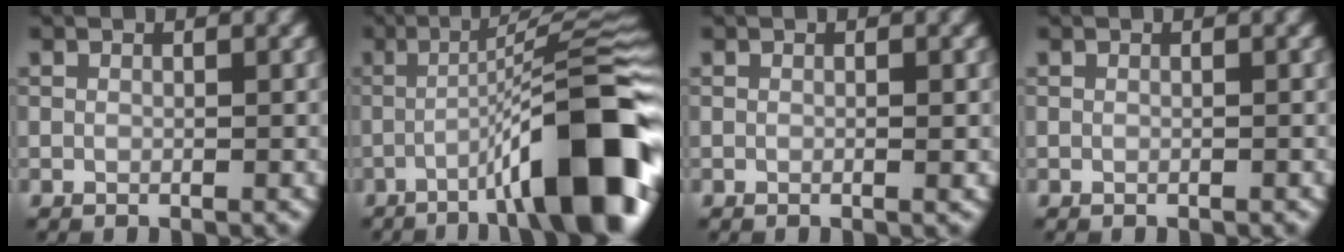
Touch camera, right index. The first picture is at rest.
{"total": 13.5, "force": [-5.2, 2.4, 12.2], "torque": [-0.162, 0.016, -0.077]}
{"total": 0.6, "force": [0.0, 0.1, 0.6], "torque": [-0.011, -0.002, 0.000]}
{"total": 0.0}